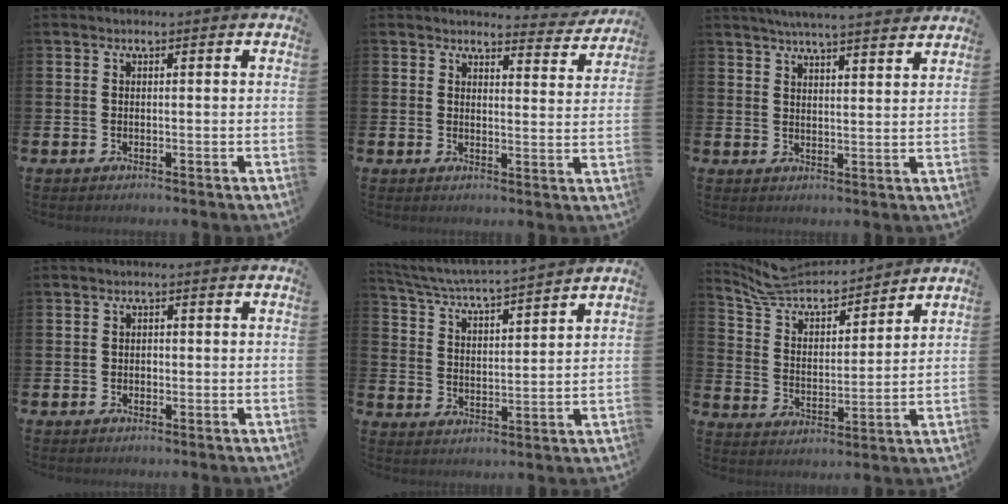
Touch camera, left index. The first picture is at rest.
{"total": 3.3, "force": [3.2, 0.8, 0.2], "torque": [-0.007, -0.022, 0.054]}
{"total": 5.1, "force": [5.0, -0.6, 0.9], "torque": [-0.031, -0.025, 0.089]}
{"total": 0.8, "force": [-0.3, 0.7, 0.2], "torque": [-0.003, 0.004, -0.008]}
{"total": 4.7, "force": [4.6, -0.2, 1.0], "torque": [-0.045, -0.039, 0.074]}
{"total": 7.0, "force": [6.7, 1.7, 1.2], "torque": [-0.063, -0.055, 0.117]}